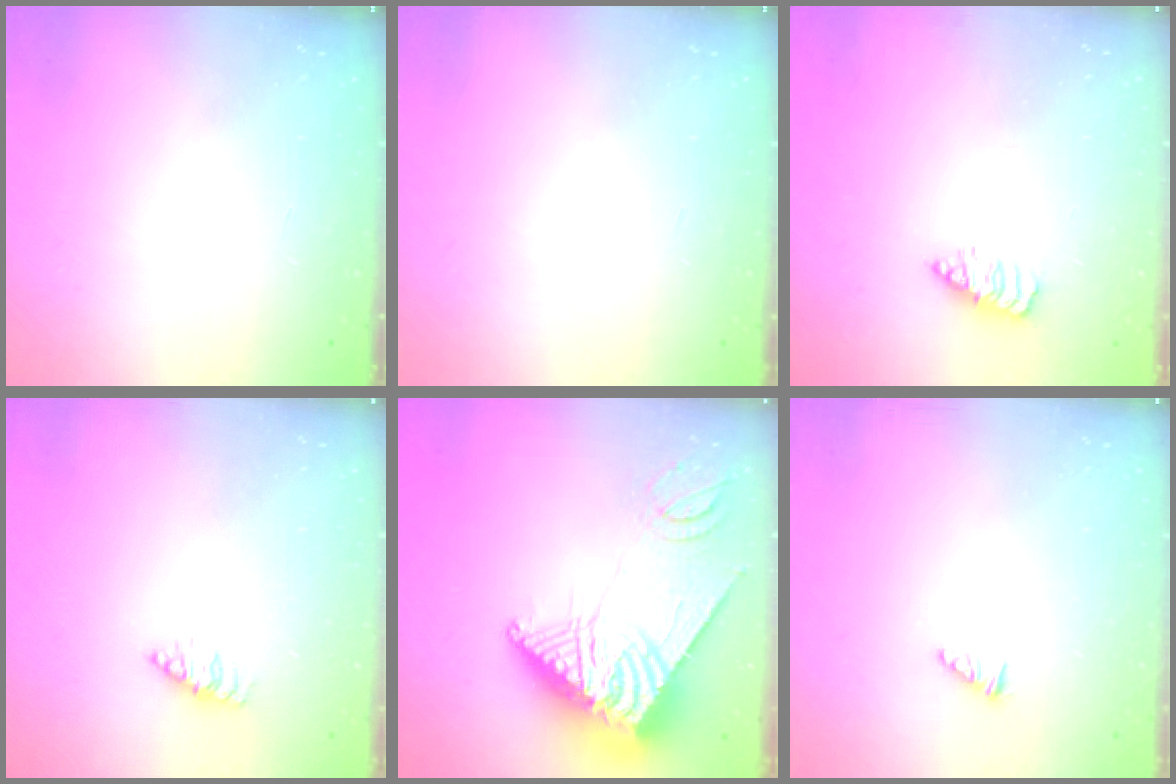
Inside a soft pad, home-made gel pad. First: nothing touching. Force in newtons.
{"total": 0.0}
{"total": 2.3, "press": 2.2, "slide": 0.4}
{"total": 1.6, "press": 1.6, "slide": 0.1}
{"total": 14.6, "press": 14.5, "slide": 1.3}
{"total": 0.8, "press": 0.8, "slide": 0.2}